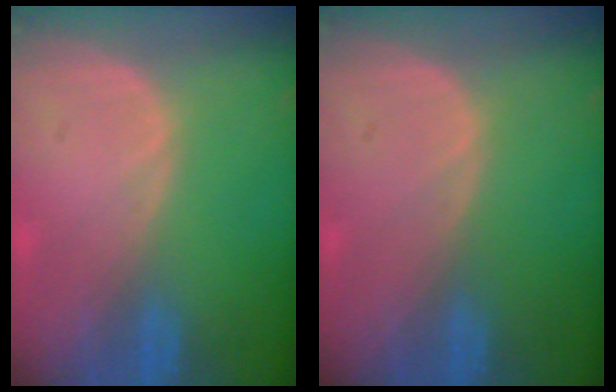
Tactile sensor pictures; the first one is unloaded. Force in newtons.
{"total": 0.0}